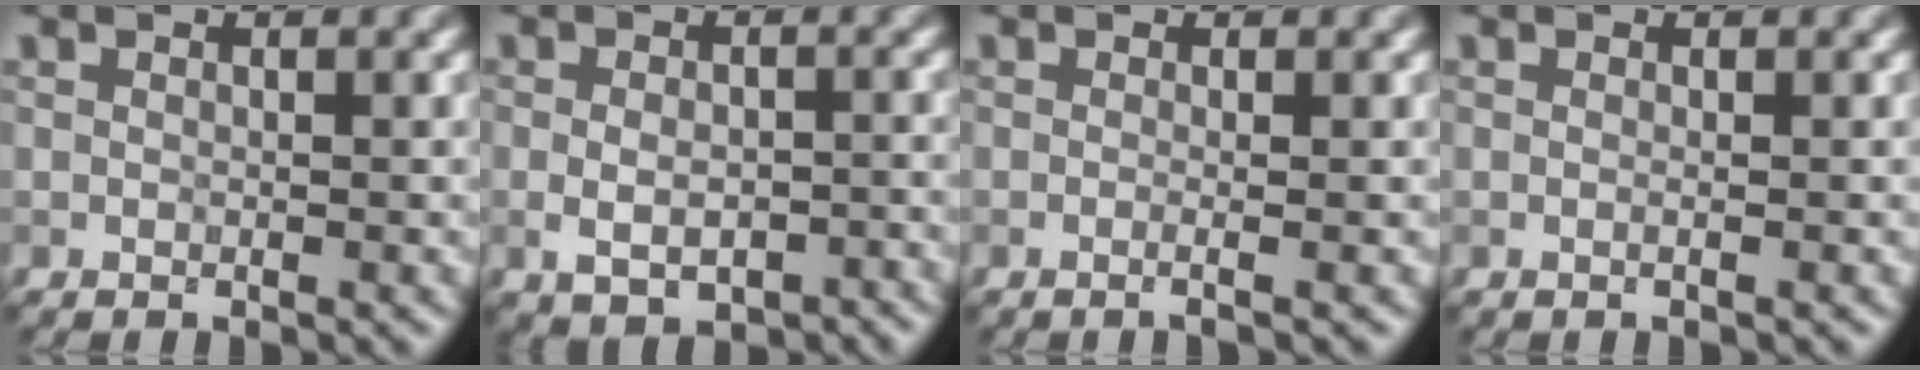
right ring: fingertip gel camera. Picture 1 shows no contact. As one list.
[{"total": 4.9, "force": [-1.8, 2.8, 3.5], "torque": [-0.053, -0.003, -0.024]}, {"total": 2.2, "force": [0.3, 1.1, 1.8], "torque": [-0.003, -0.004, -0.023]}, {"total": 0.9, "force": [0.2, 0.4, 0.7], "torque": [-0.005, -0.013, -0.010]}]